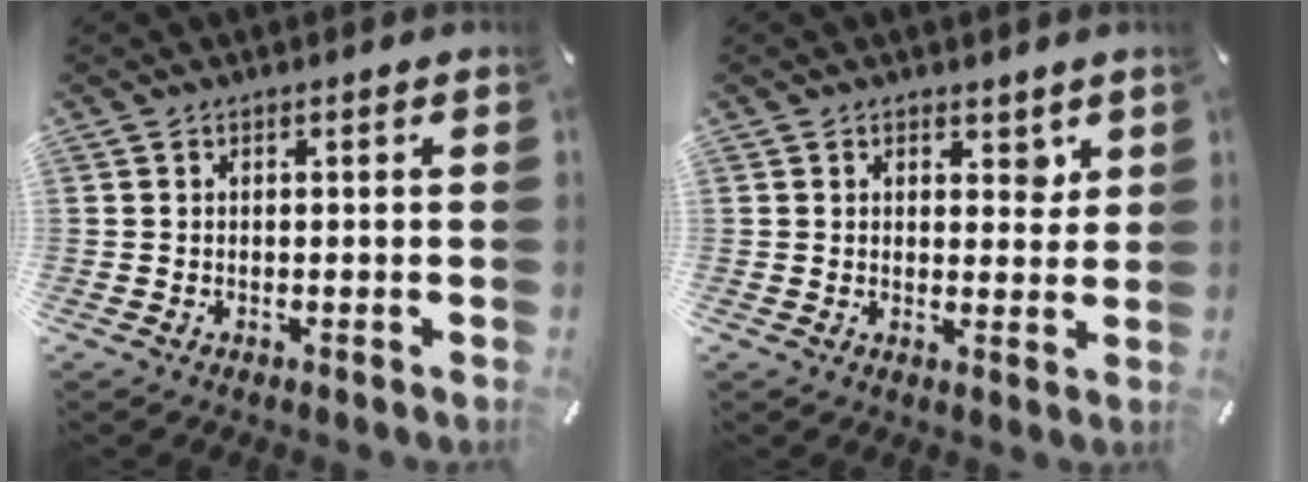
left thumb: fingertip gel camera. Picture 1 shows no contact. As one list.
[{"total": 3.7, "force": [2.0, 2.5, 1.8], "torque": [0.000, -0.013, 0.027]}]